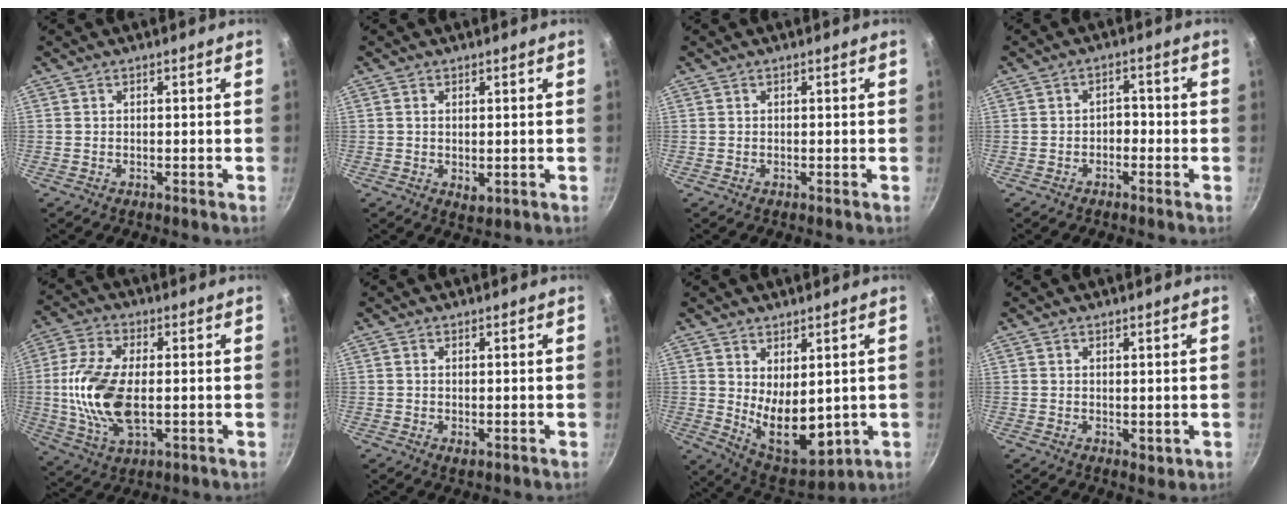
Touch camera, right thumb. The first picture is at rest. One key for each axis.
{"total": 2.2, "fx": 0.3, "fy": 1.3, "fz": 1.8, "tx": -0.028, "ty": -0.006, "tz": 0.006}
{"total": 0.0}
{"total": 2.3, "fx": -1.0, "fy": 1.6, "fz": 1.3, "tx": -0.003, "ty": 0.017, "tz": -0.018}
{"total": 14.8, "fx": -0.5, "fy": 7.7, "fz": 12.6, "tx": -0.252, "ty": 0.001, "tz": -0.012}
{"total": 1.2, "fx": 0.0, "fy": 0.6, "fz": 1.0, "tx": -0.018, "ty": -0.003, "tz": 0.000}
{"total": 11.8, "fx": 0.9, "fy": 6.6, "fz": 9.7, "tx": -0.123, "ty": -0.038, "tz": 0.043}
{"total": 2.0, "fx": 0.8, "fy": 1.2, "fz": 1.4, "tx": -0.016, "ty": -0.007, "tz": 0.013}